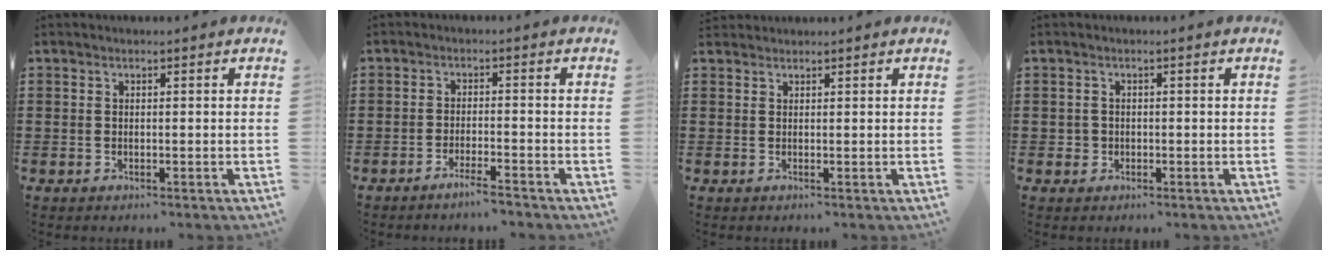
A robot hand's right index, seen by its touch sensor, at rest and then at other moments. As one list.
[{"total": 2.9, "force": [-2.5, -0.1, 1.4], "torque": [-0.022, 0.002, -0.048]}, {"total": 0.8, "force": [0.8, 0.2, -0.2], "torque": [0.002, 0.003, 0.015]}, {"total": 1.3, "force": [-0.3, 1.3, 0.2], "torque": [-0.008, 0.004, -0.008]}]